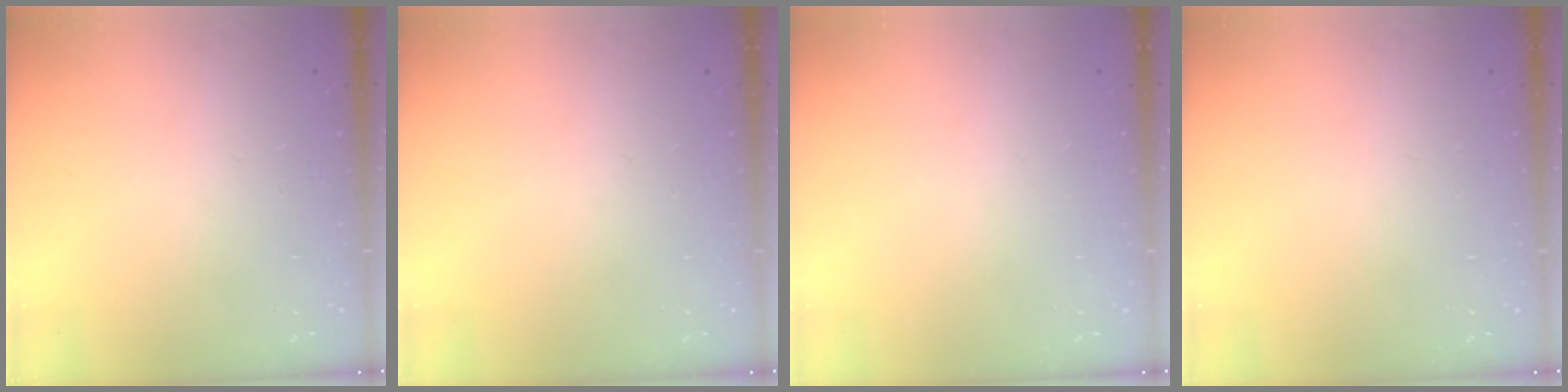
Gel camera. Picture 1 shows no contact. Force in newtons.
{"total": 0.0}
{"total": 0.0}
{"total": 0.0}